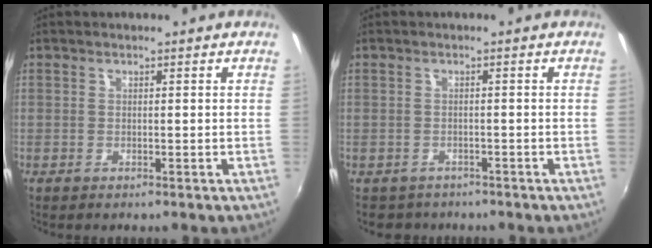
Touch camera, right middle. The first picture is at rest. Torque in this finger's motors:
{"motor_torque": [0.24, -0.28, -0.02, 0.00]}